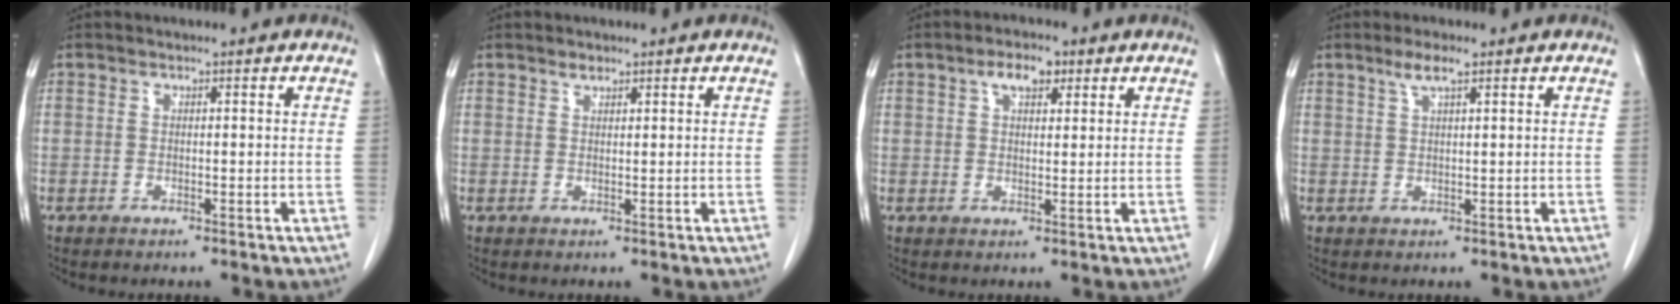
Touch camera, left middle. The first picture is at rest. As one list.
[{"total": 0.9, "force": [0.8, 0.3, 0.3], "torque": [-0.009, -0.004, 0.014]}, {"total": 4.0, "force": [2.2, 1.8, 2.8], "torque": [-0.053, 0.010, 0.038]}, {"total": 2.8, "force": [1.8, 0.1, 2.1], "torque": [-0.049, 0.002, 0.037]}]